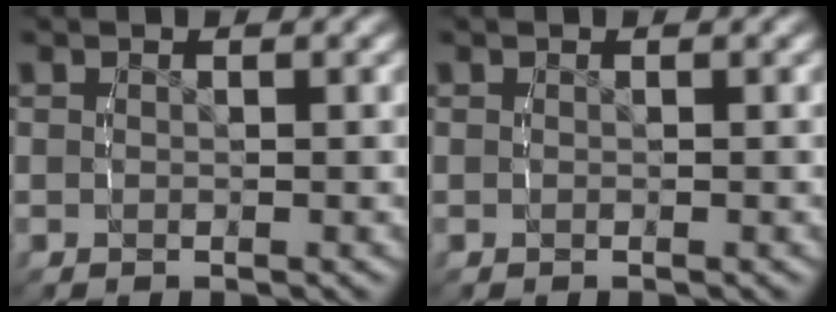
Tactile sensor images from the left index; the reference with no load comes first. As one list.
[{"total": 0.0}]